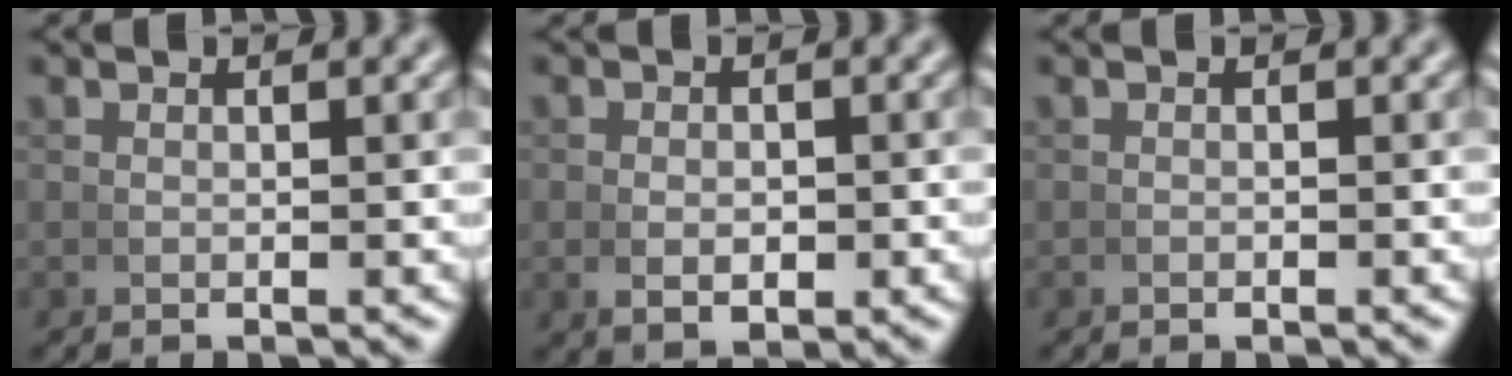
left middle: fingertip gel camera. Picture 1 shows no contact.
{"total": 2.2, "force": [-0.5, 1.2, 1.7], "torque": [-0.032, -0.008, 0.001]}
{"total": 0.0}